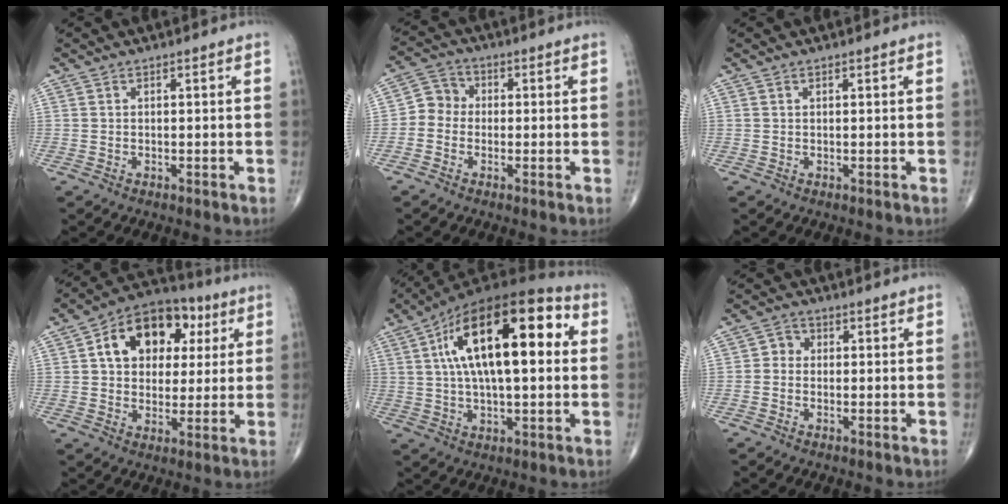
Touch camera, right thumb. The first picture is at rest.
{"total": 4.6, "force": [-0.9, 4.1, 1.8], "torque": [-0.013, 0.016, -0.035]}
{"total": 0.0}
{"total": 15.9, "force": [4.6, 11.1, 10.4], "torque": [-0.118, 0.011, 0.066]}
{"total": 22.8, "force": [4.9, 9.5, 20.1], "torque": [-0.323, 0.018, 0.067]}
{"total": 2.6, "force": [-0.3, 2.3, 1.1], "torque": [-0.003, 0.008, -0.016]}